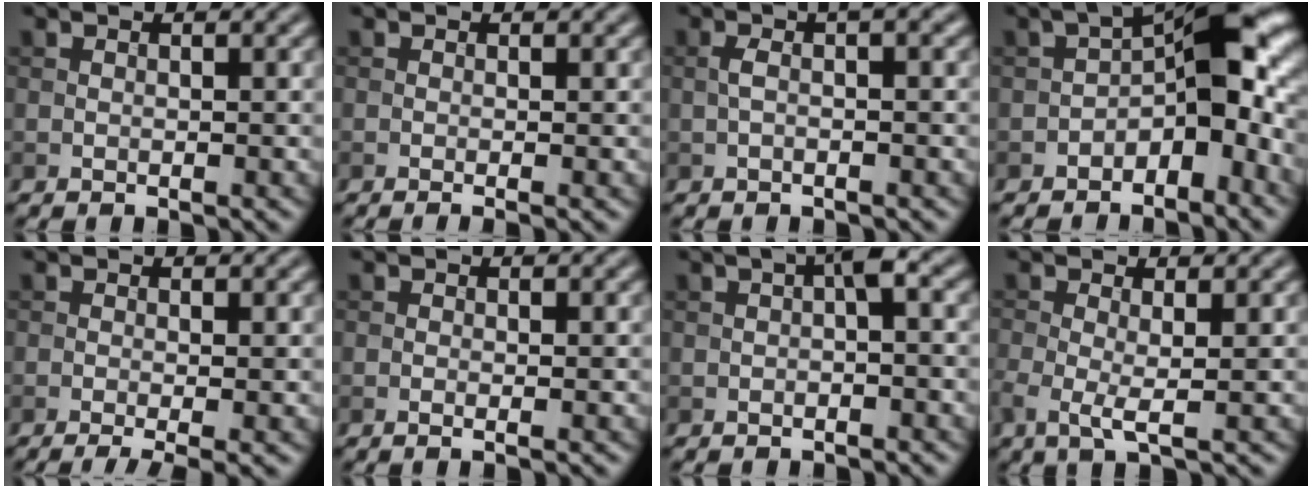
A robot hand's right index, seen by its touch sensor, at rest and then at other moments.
{"total": 1.4, "force": [-0.3, 0.4, 1.3], "torque": [-0.016, -0.008, -0.008]}
{"total": 2.3, "force": [0.2, 0.4, 2.3], "torque": [-0.044, 0.010, -0.001]}
{"total": 8.5, "force": [-2.4, 3.9, 7.1], "torque": [-0.091, 0.026, -0.055]}
{"total": 3.7, "force": [-1.4, 1.0, 3.3], "torque": [-0.050, -0.009, -0.021]}
{"total": 0.8, "force": [-0.2, 0.1, 0.7], "torque": [-0.013, -0.005, -0.006]}
{"total": 2.1, "force": [-0.1, 0.3, 2.1], "torque": [-0.033, 0.008, -0.003]}
{"total": 2.7, "force": [-0.4, 0.7, 2.6], "torque": [-0.060, -0.009, -0.011]}